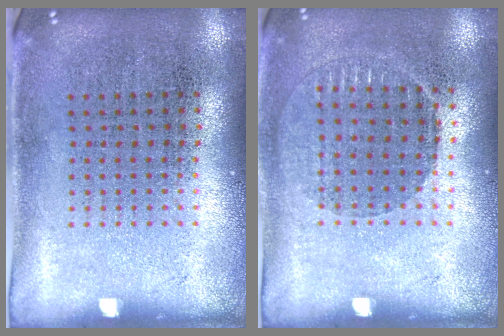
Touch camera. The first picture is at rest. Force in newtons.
{"total": 1.0, "press": 0.9, "slide": 0.4}